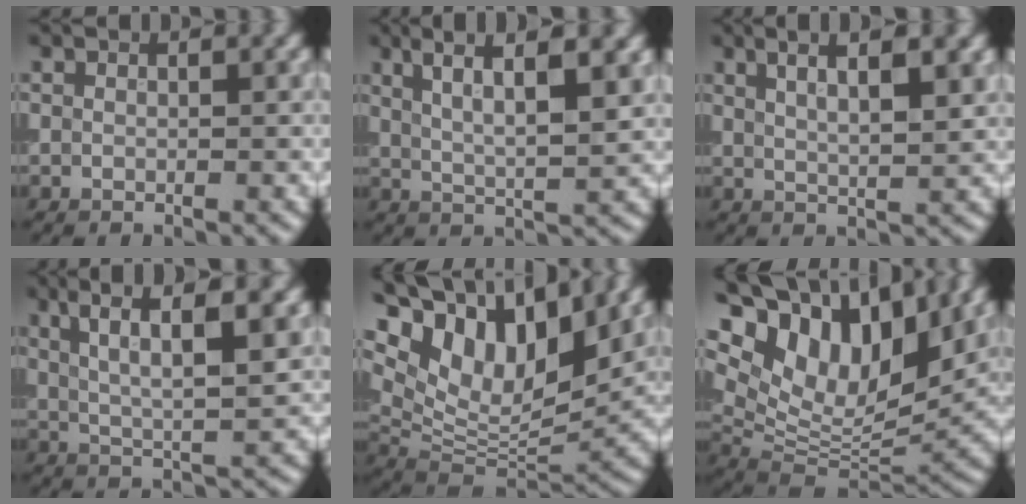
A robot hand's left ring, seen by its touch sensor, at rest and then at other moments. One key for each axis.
{"total": 6.5, "fx": 3.4, "fy": 1.5, "fz": 5.3, "tx": -0.078, "ty": 0.008, "tz": 0.058}
{"total": 5.9, "fx": 3.0, "fy": 2.0, "fz": 4.6, "tx": -0.037, "ty": 0.022, "tz": 0.022}
{"total": 7.1, "fx": 3.5, "fy": 1.7, "fz": 6.0, "tx": -0.096, "ty": 0.007, "tz": 0.066}
{"total": 13.1, "fx": 7.4, "fy": 5.7, "fz": 9.2, "tx": -0.181, "ty": 0.025, "tz": 0.133}
{"total": 15.8, "fx": 7.9, "fy": 8.5, "fz": 10.7, "tx": -0.229, "ty": 0.031, "tz": 0.150}